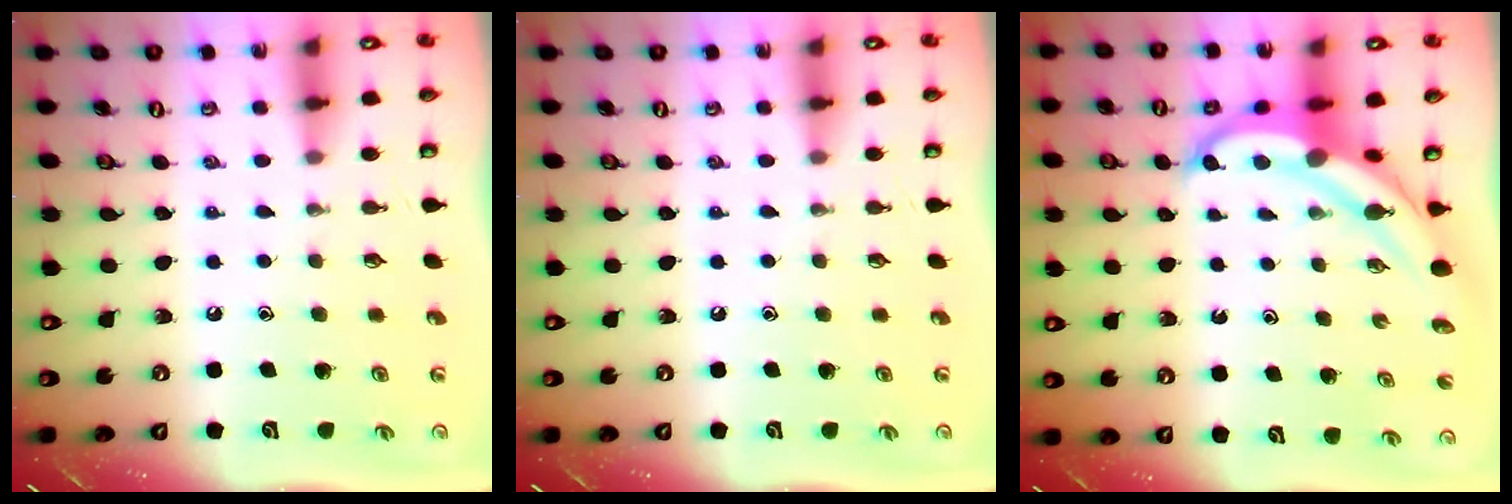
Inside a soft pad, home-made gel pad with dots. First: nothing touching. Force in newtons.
{"total": 0.0}
{"total": 6.4, "press": 6.3, "slide": 0.8}